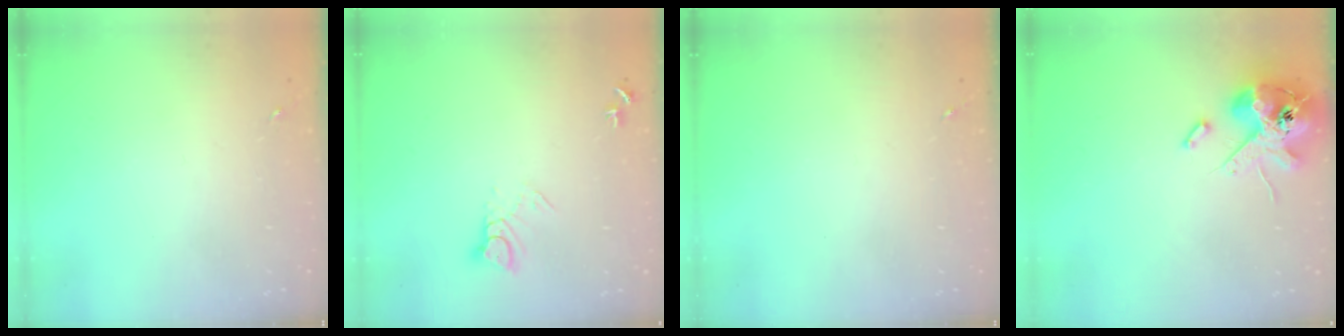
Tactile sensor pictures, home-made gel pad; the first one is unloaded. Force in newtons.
{"total": 5.1, "press": 5.1, "slide": 0.3}
{"total": 0.0}
{"total": 14.9, "press": 14.7, "slide": 2.3}